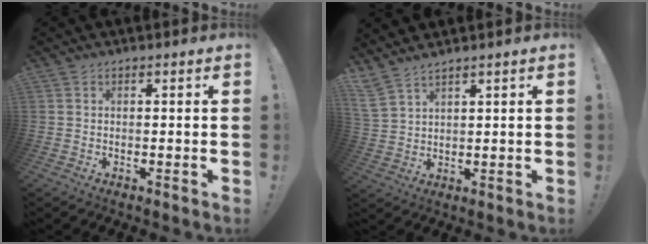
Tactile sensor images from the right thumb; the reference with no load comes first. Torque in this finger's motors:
{"motor_torque": [0.15, 1.85, 0.21, 0.20, 0.07]}